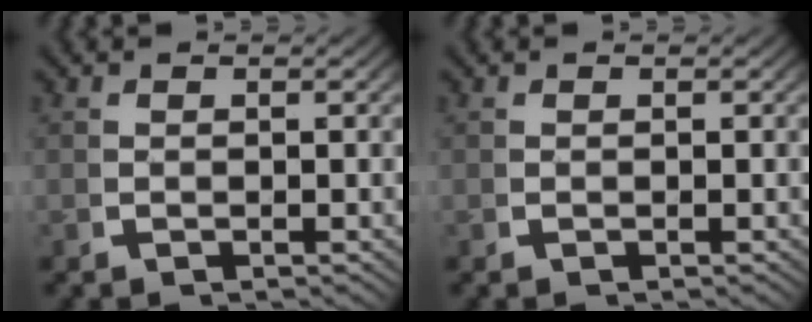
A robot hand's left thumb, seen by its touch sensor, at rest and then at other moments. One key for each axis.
{"total": 0.0}